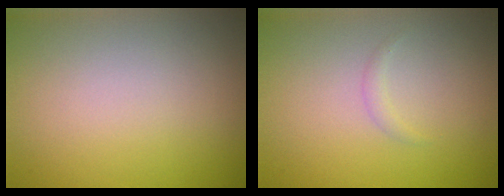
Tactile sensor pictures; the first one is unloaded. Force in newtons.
{"total": 0.6, "press": 0.6, "slide": 0.0}